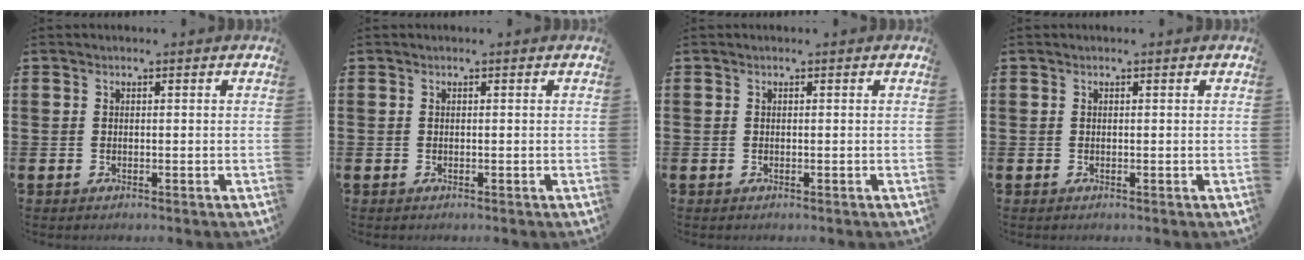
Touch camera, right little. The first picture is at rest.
{"total": 0.0}
{"total": 0.0}
{"total": 0.0}